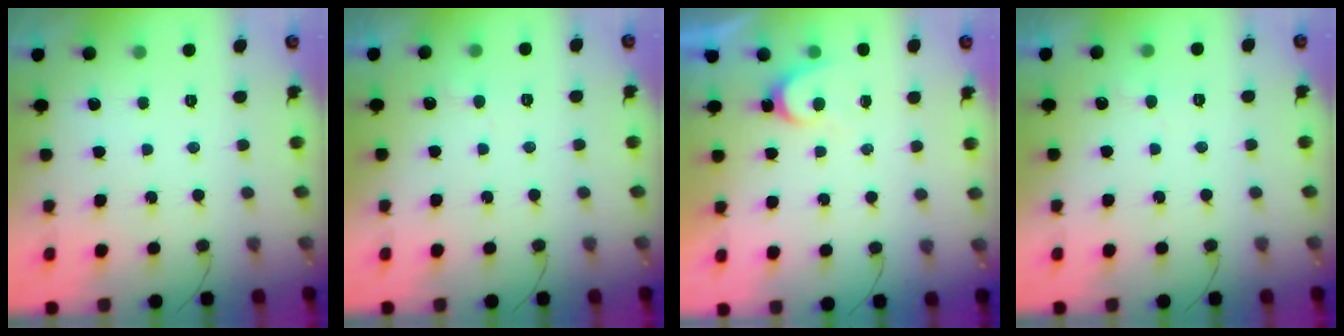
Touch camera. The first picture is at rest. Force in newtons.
{"total": 4.5, "press": 4.5, "slide": 0.4}
{"total": 4.9, "press": 4.8, "slide": 0.5}
{"total": 4.5, "press": 4.5, "slide": 0.4}